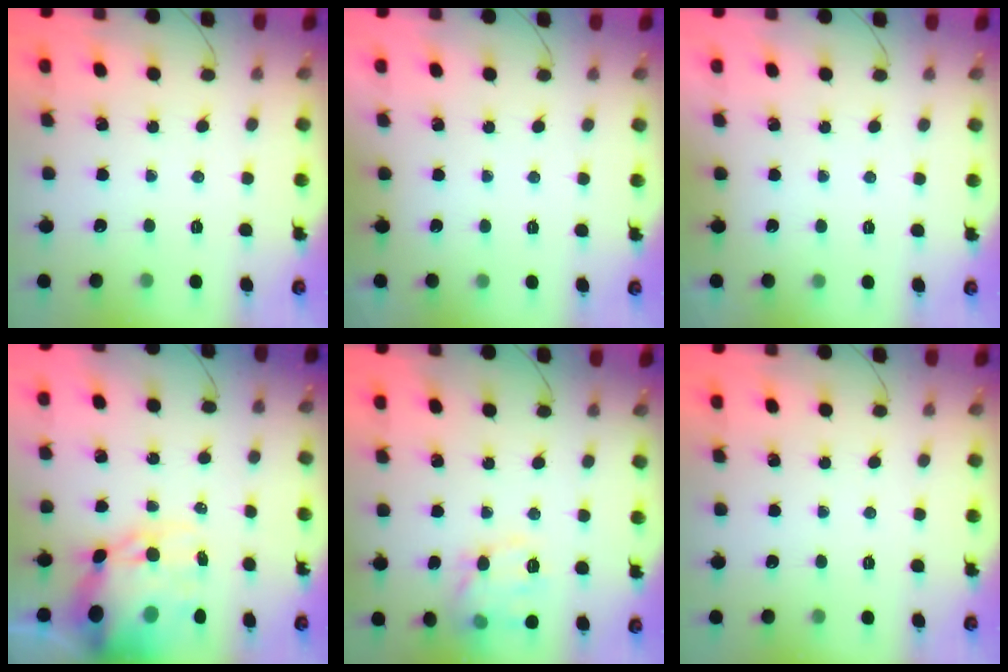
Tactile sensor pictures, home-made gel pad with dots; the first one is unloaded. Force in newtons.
{"total": 1.9, "press": 1.9, "slide": 0.3}
{"total": 1.9, "press": 1.9, "slide": 0.3}
{"total": 15.9, "press": 15.5, "slide": 3.9}
{"total": 10.2, "press": 10.2, "slide": 0.1}
{"total": 0.0}